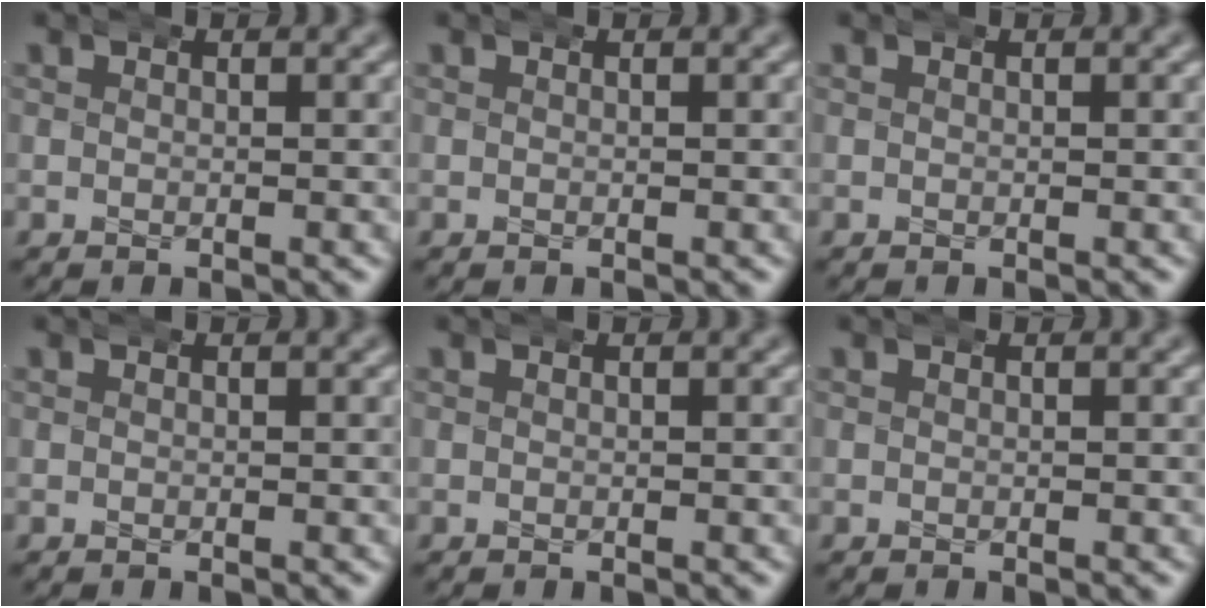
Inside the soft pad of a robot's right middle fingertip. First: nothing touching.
{"total": 0.0}
{"total": 0.0}
{"total": 0.0}
{"total": 0.0}
{"total": 0.0}